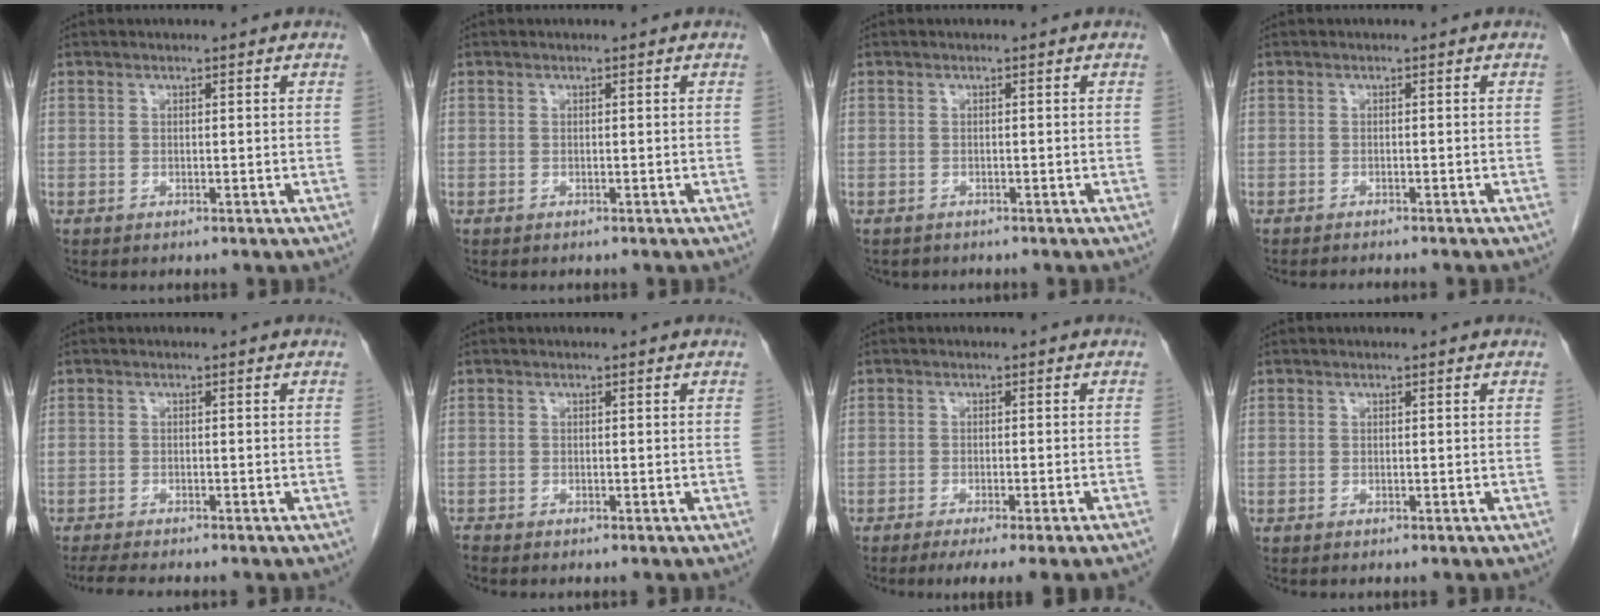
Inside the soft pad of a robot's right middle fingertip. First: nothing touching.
{"total": 0.0}
{"total": 1.3, "force": [-1.1, 0.7, 0.2], "torque": [-0.014, -0.001, -0.015]}
{"total": 3.9, "force": [-3.5, 0.2, 1.7], "torque": [-0.018, -0.003, -0.043]}
{"total": 5.1, "force": [-4.4, 0.4, 2.6], "torque": [-0.043, -0.016, -0.068]}
{"total": 0.5, "force": [-0.5, 0.0, 0.0], "torque": [-0.006, -0.003, -0.011]}
{"total": 9.0, "force": [-7.2, -1.0, 5.3], "torque": [-0.046, -0.017, -0.100]}
{"total": 0.0}